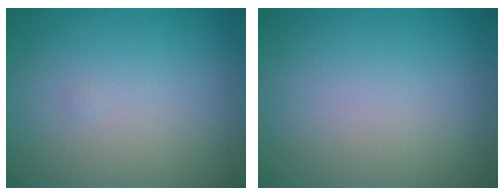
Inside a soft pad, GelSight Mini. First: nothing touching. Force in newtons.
{"total": 0.0}